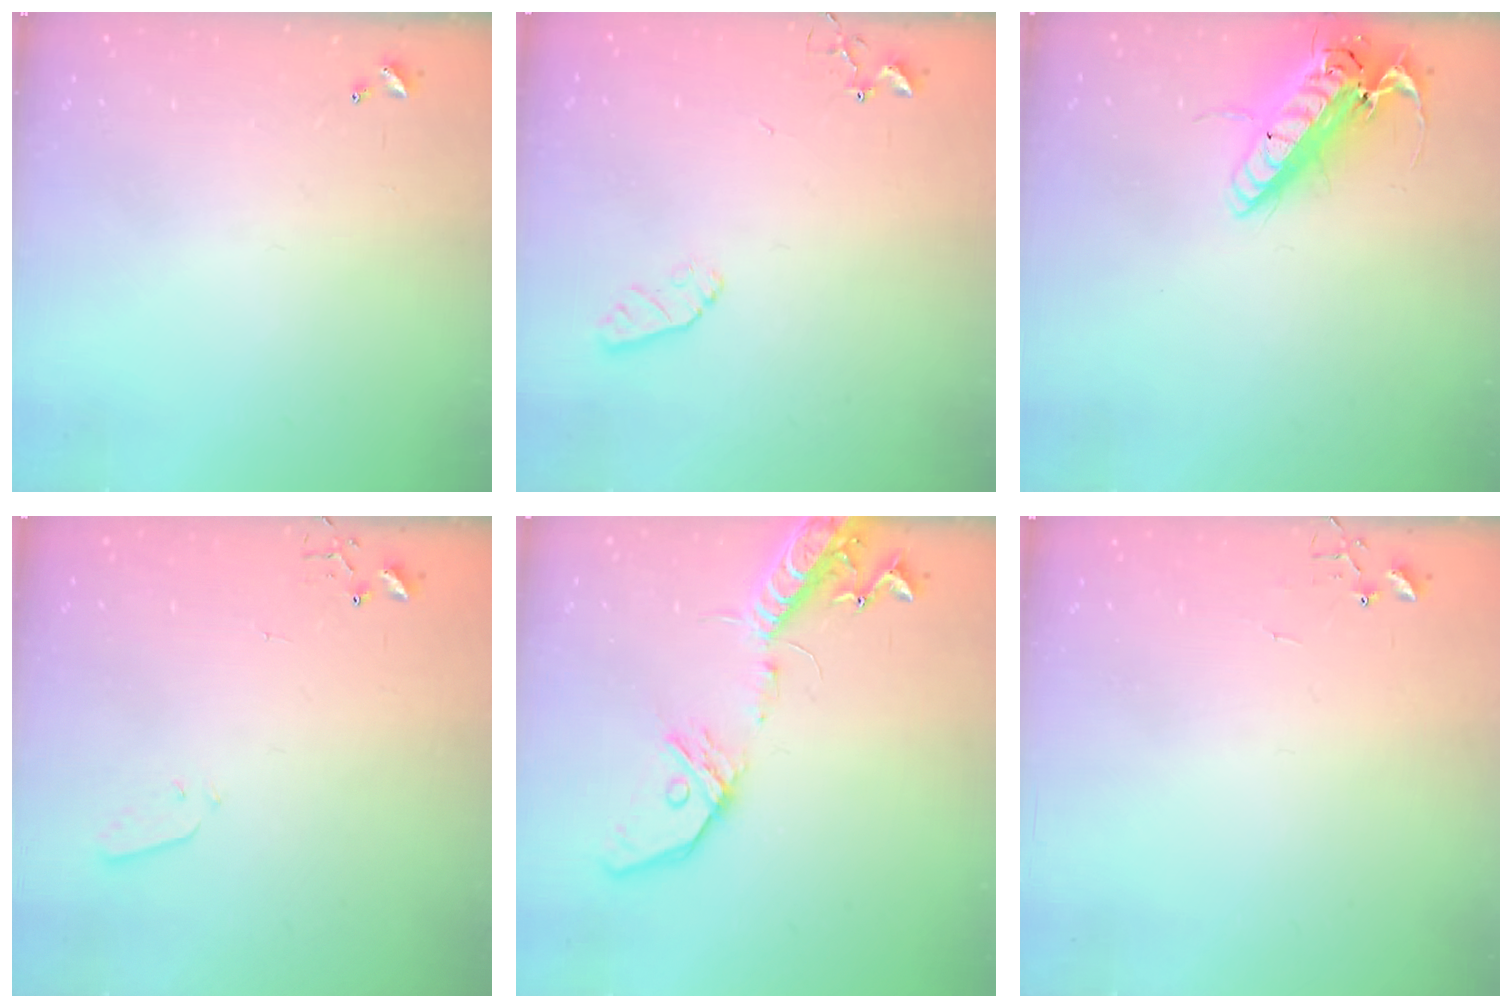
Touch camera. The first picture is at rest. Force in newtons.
{"total": 7.2, "press": 7.1, "slide": 0.8}
{"total": 18.3, "press": 18.0, "slide": 3.3}
{"total": 3.1, "press": 3.1, "slide": 0.7}
{"total": 17.0, "press": 16.7, "slide": 3.3}
{"total": 5.0, "press": 5.0, "slide": 0.4}